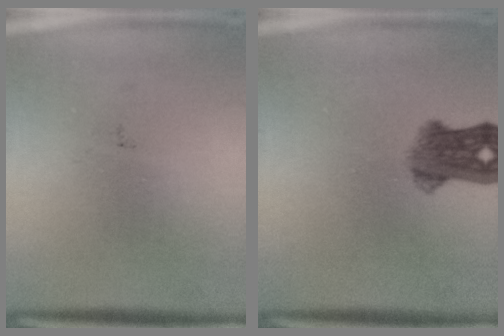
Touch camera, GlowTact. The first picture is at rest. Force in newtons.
{"total": 5.7}